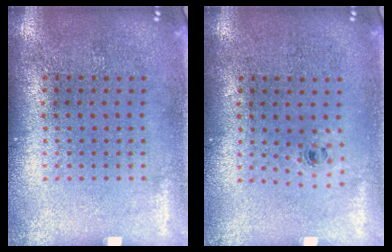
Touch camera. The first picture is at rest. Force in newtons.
{"total": 0.6, "press": 0.3, "slide": 0.5}